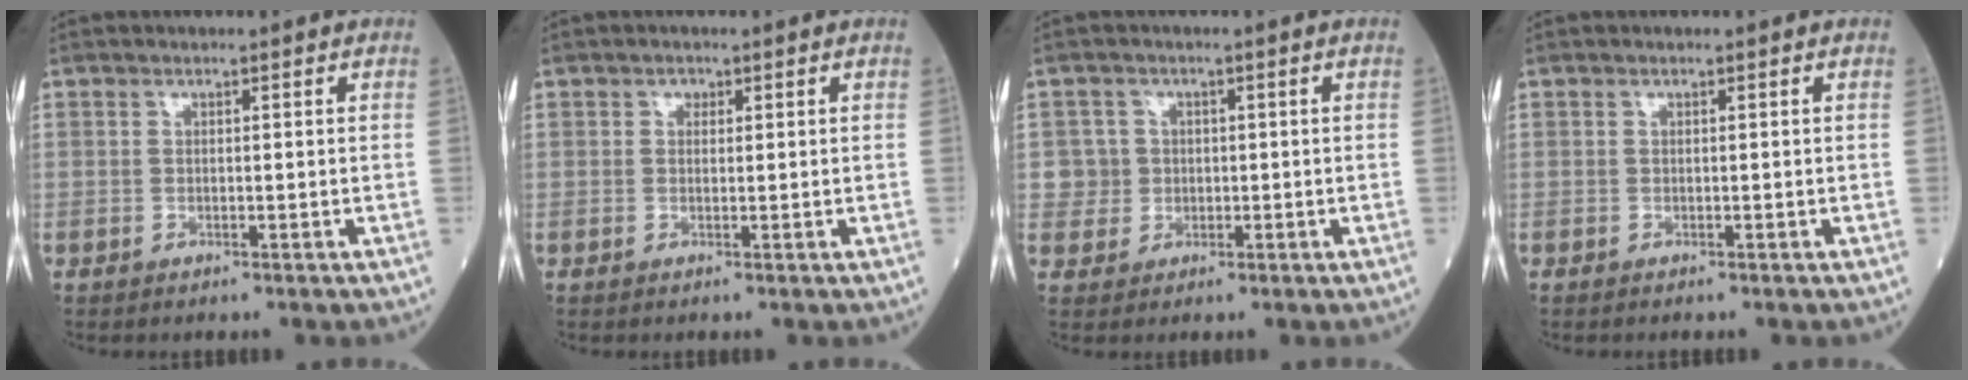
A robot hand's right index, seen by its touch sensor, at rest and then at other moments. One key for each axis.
{"total": 0.8, "fx": 0.4, "fy": 0.7, "fz": 0.2, "tx": 0.001, "ty": 0.005, "tz": 0.008}
{"total": 3.3, "fx": 0.2, "fy": 3.3, "fz": -0.3, "tx": 0.020, "ty": 0.009, "tz": 0.005}
{"total": 0.0}